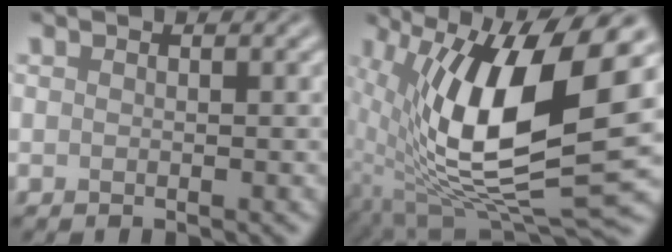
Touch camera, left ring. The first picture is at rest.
{"total": 13.6, "force": [2.1, 4.5, 12.7], "torque": [-0.236, -0.018, 0.038]}